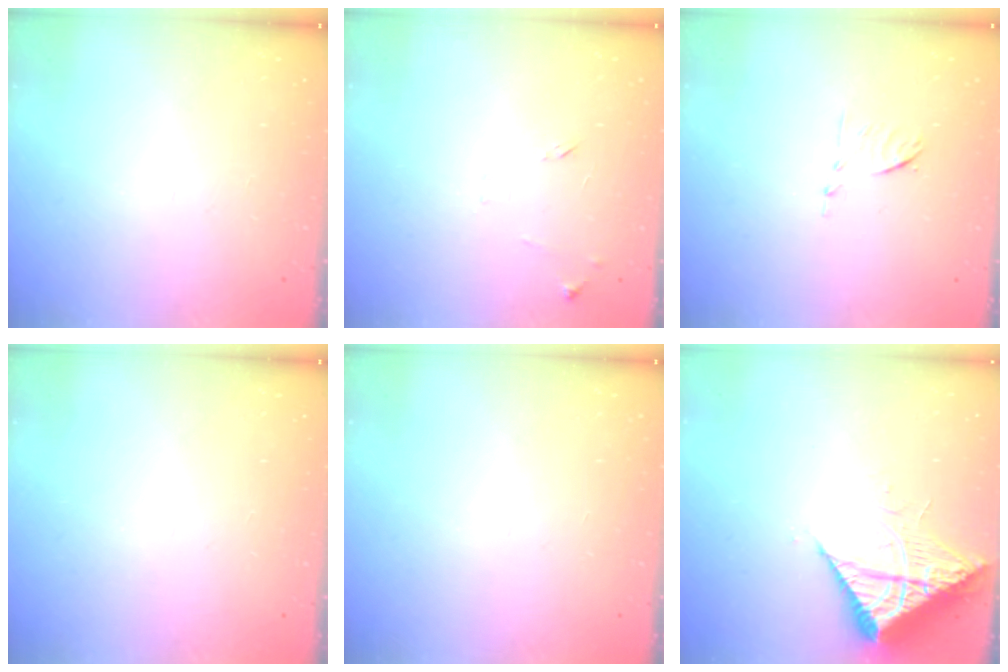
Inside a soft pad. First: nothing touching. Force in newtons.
{"total": 6.7, "press": 6.7, "slide": 0.6}
{"total": 6.2, "press": 6.2, "slide": 0.7}
{"total": 0.0}
{"total": 0.0}
{"total": 9.4, "press": 9.4, "slide": 1.0}